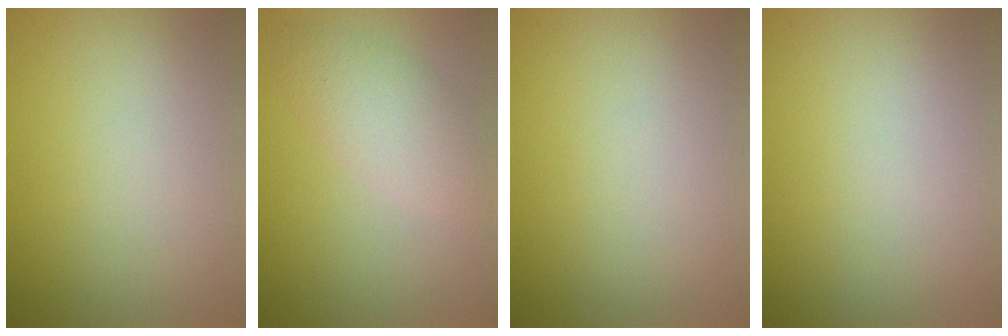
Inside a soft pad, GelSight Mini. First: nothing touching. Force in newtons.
{"total": 3.6, "press": 3.6, "slide": 0.2}
{"total": 0.0}
{"total": 0.0}